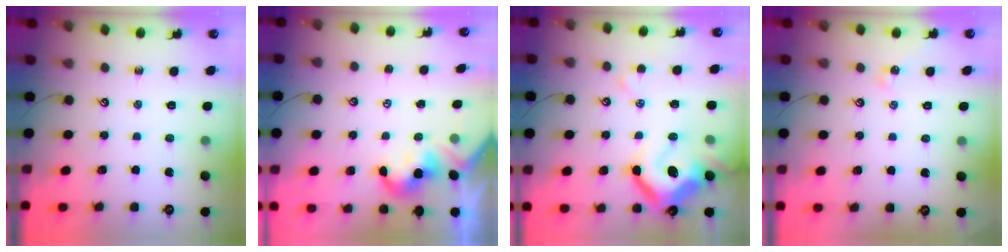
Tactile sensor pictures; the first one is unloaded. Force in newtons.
{"total": 1.9, "press": 1.8, "slide": 0.5}
{"total": 17.3, "press": 17.1, "slide": 2.5}
{"total": 3.9, "press": 3.8, "slide": 0.6}